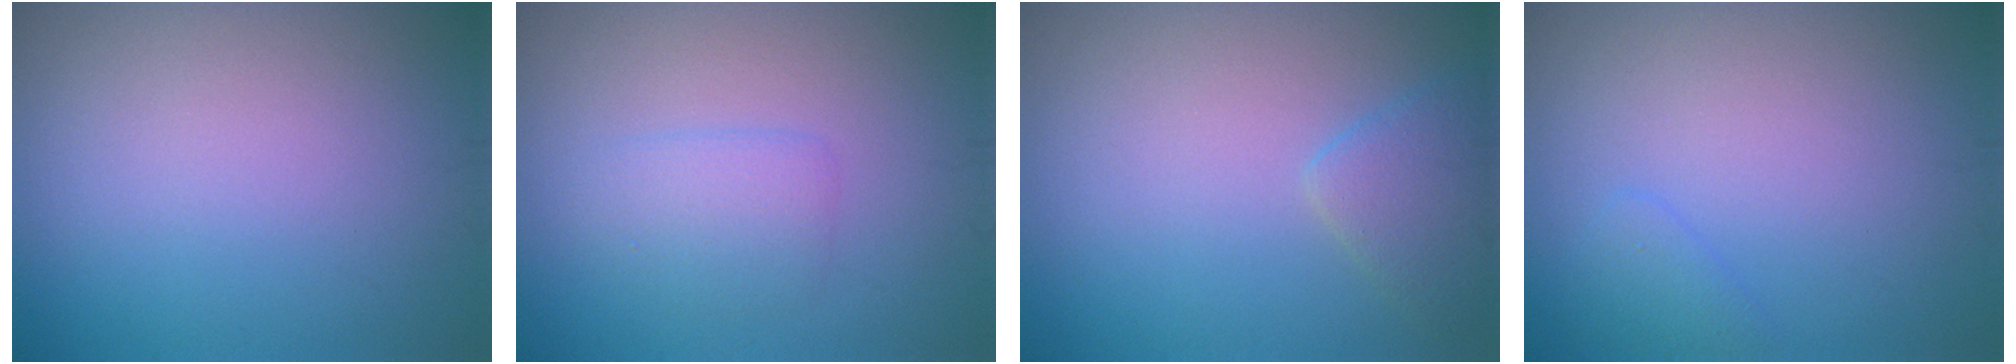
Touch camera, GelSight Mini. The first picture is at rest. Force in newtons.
{"total": 1.9, "press": 1.9, "slide": 0.1}
{"total": 2.2, "press": 2.2, "slide": 0.2}
{"total": 1.2, "press": 1.2, "slide": 0.1}